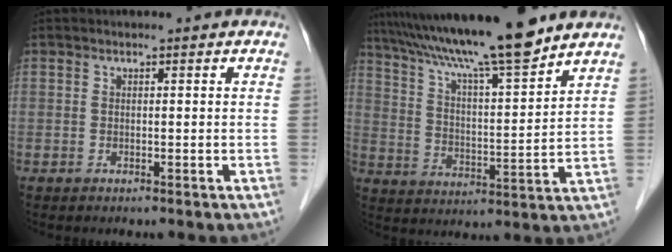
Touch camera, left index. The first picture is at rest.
{"total": 17.0, "force": [14.1, 0.2, 9.4], "torque": [-0.161, 0.008, 0.232]}